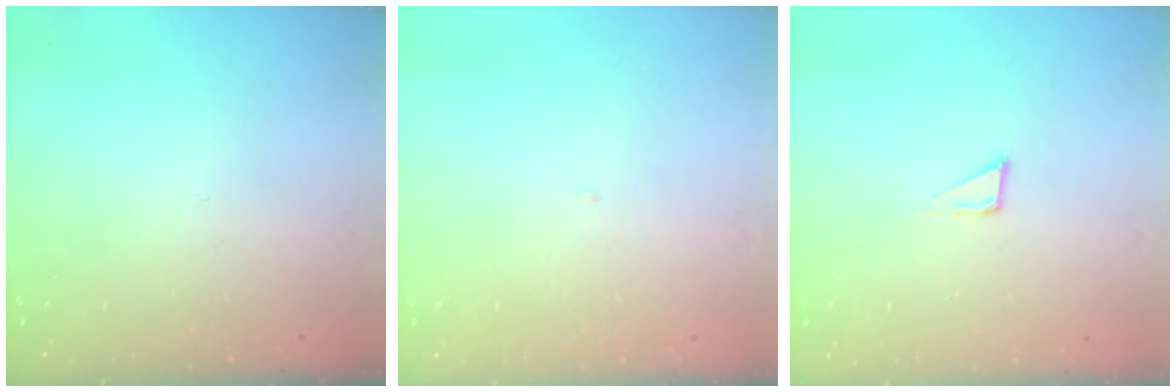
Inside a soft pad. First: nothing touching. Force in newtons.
{"total": 2.1, "press": 2.1, "slide": 0.1}
{"total": 2.3, "press": 2.3, "slide": 0.1}